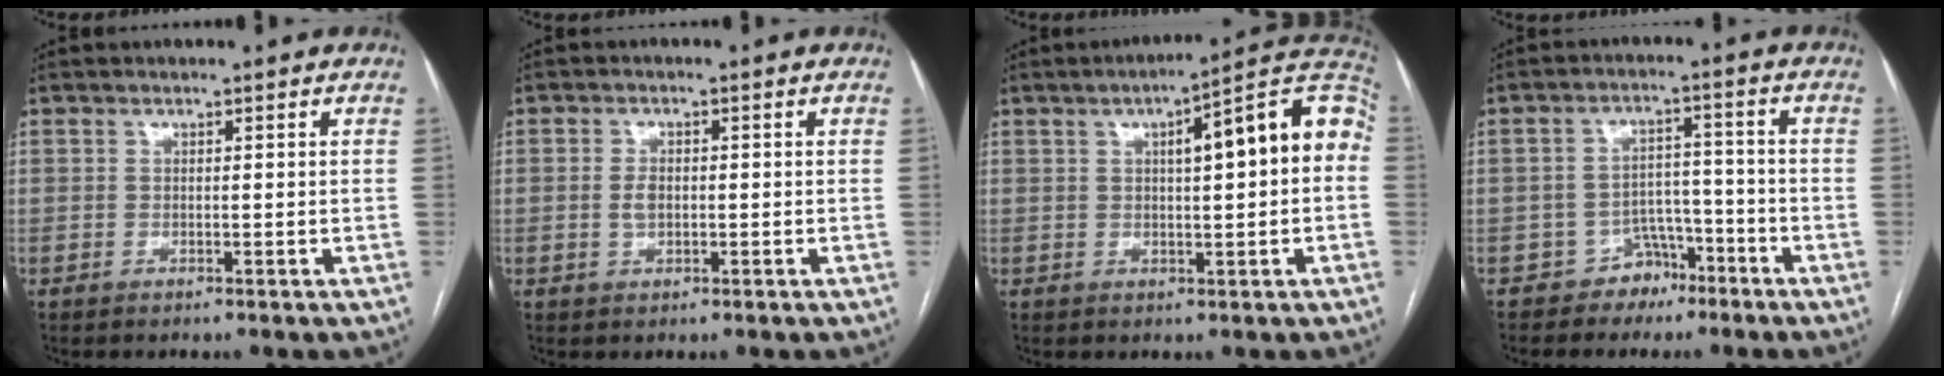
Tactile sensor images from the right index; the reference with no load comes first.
{"total": 2.3, "force": [-0.3, 1.4, 1.8], "torque": [-0.036, 0.002, -0.004]}
{"total": 13.4, "force": [2.0, 2.6, 13.0], "torque": [-0.172, 0.045, 0.023]}
{"total": 4.8, "force": [-3.3, 3.5, 0.5], "torque": [0.001, 0.016, -0.049]}